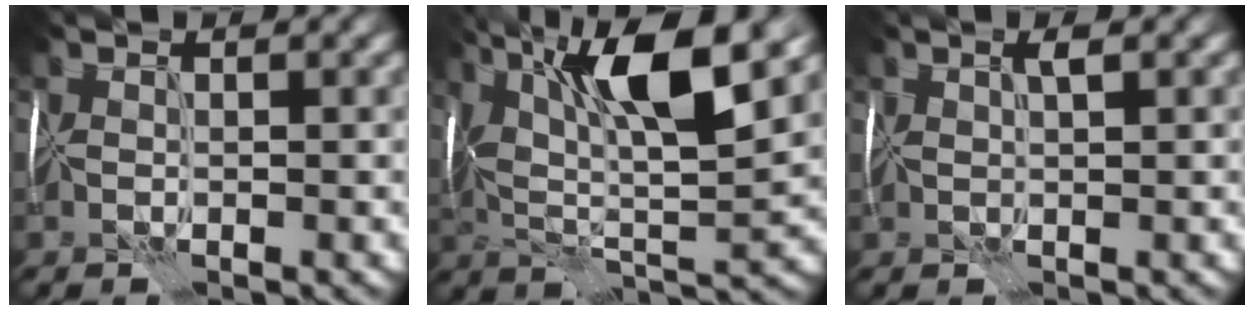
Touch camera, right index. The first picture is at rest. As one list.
[{"total": 11.2, "force": [4.5, 3.4, 9.7], "torque": [-0.180, 0.010, 0.074]}, {"total": 1.0, "force": [0.5, -0.1, 0.8], "torque": [-0.017, 0.003, 0.006]}]